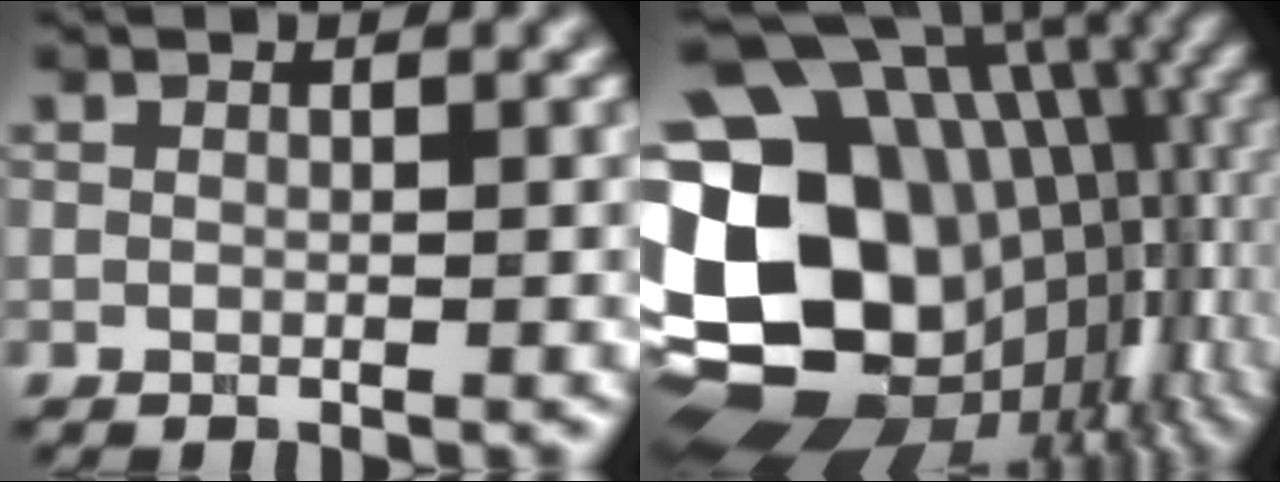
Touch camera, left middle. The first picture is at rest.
{"total": 20.0, "force": [-0.3, 15.9, 12.3], "torque": [-0.252, 0.002, 0.027]}